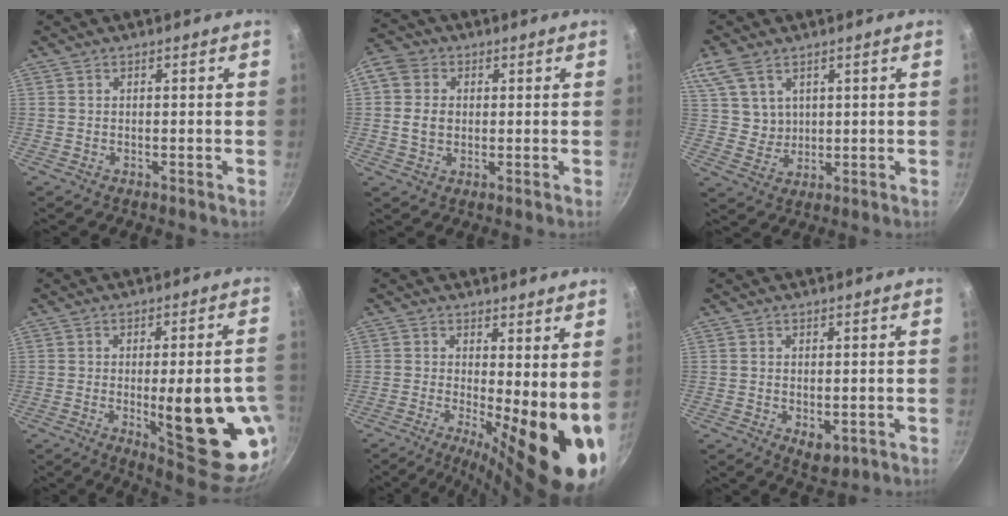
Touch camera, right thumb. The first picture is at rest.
{"total": 8.5, "force": [0.8, 7.1, 4.7], "torque": [-0.077, 0.013, 0.003]}
{"total": 7.9, "force": [4.5, 5.2, 3.8], "torque": [-0.058, -0.008, 0.098]}
{"total": 21.3, "force": [-4.1, 6.9, 19.8], "torque": [-0.224, -0.003, -0.036]}
{"total": 15.0, "force": [-1.0, 4.8, 14.2], "torque": [-0.173, -0.025, -0.010]}
{"total": 4.3, "force": [-0.9, 2.7, 3.3], "torque": [-0.044, -0.011, -0.007]}